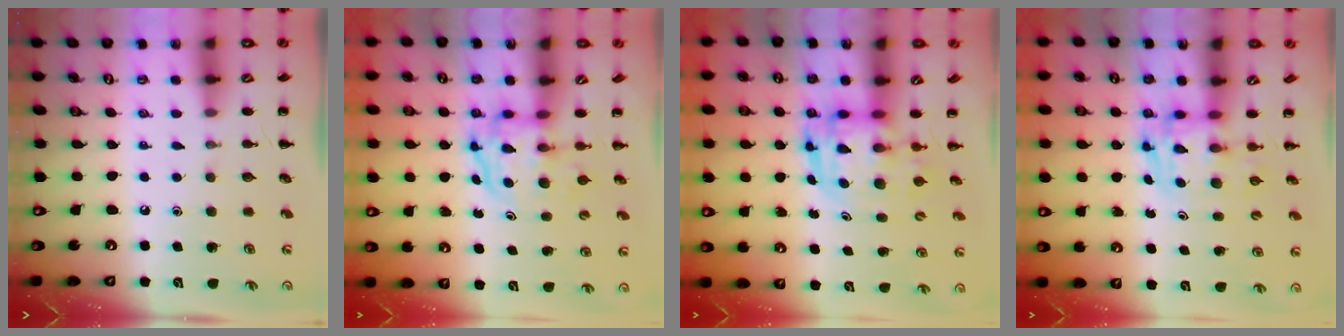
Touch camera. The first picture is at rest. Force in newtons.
{"total": 3.9, "press": 3.8, "slide": 0.6}
{"total": 3.7, "press": 3.6, "slide": 0.7}
{"total": 3.6, "press": 3.6, "slide": 0.6}